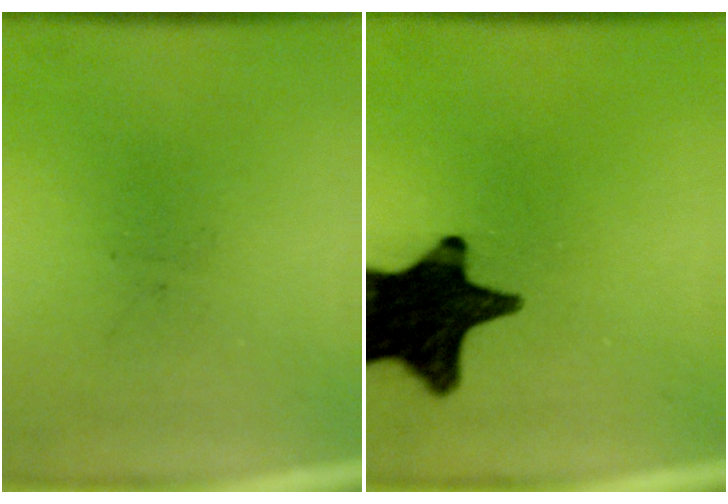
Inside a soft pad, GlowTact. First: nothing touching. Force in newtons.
{"total": 17.9}